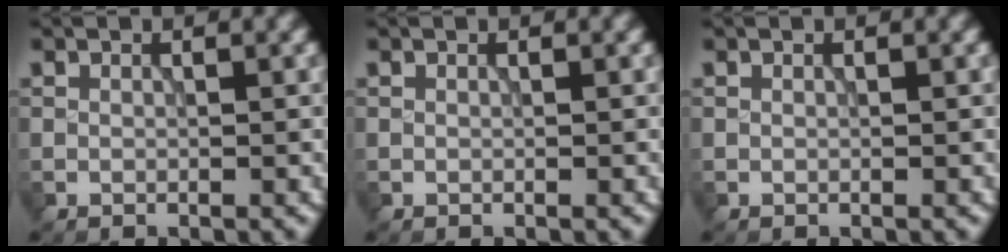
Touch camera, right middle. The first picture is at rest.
{"total": 0.0}
{"total": 0.0}